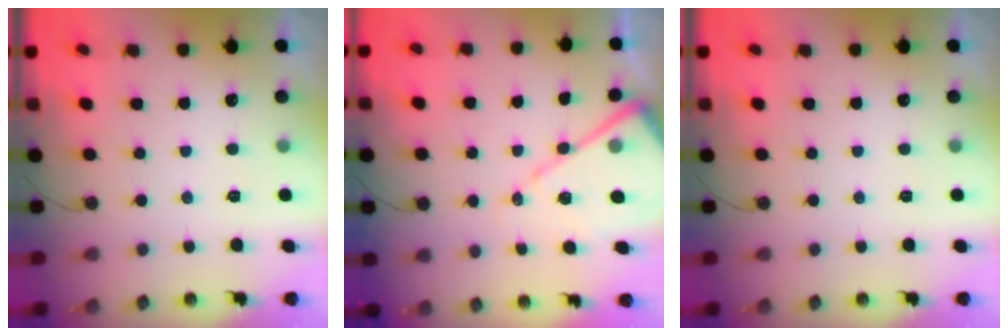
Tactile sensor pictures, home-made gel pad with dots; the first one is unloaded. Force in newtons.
{"total": 14.0, "press": 13.9, "slide": 1.3}
{"total": 0.0}